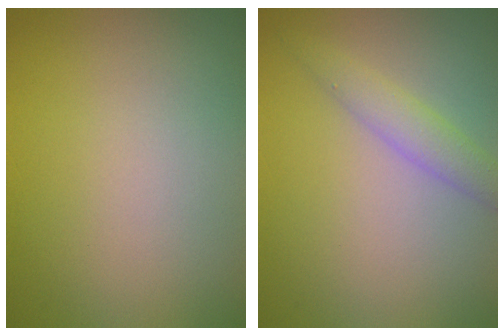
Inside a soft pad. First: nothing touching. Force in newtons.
{"total": 2.3, "press": 2.3, "slide": 0.1}